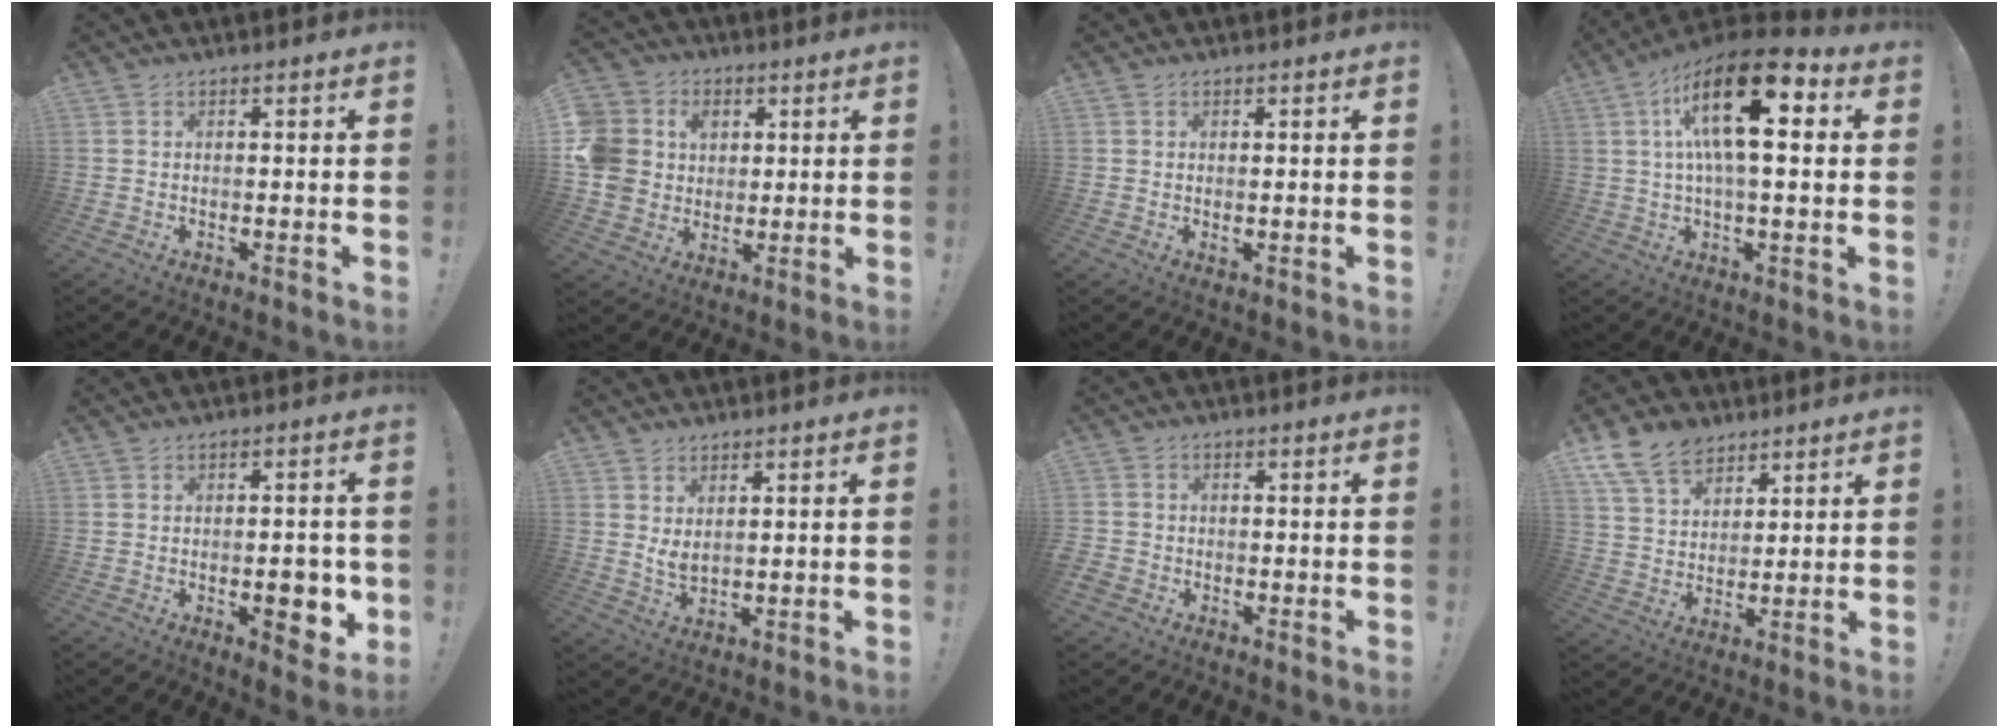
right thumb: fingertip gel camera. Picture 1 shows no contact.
{"total": 11.6, "force": [1.9, 10.6, 4.3], "torque": [-0.097, -0.004, 0.042]}
{"total": 0.6, "force": [0.4, 0.3, 0.2], "torque": [0.005, -0.004, 0.007]}
{"total": 21.0, "force": [6.1, 7.7, 18.6], "torque": [-0.308, -0.018, 0.096]}
{"total": 7.8, "force": [-1.8, 4.0, 6.4], "torque": [-0.060, 0.001, -0.025]}
{"total": 3.6, "force": [1.8, 1.6, 2.7], "torque": [-0.032, -0.018, 0.030]}
{"total": 2.3, "force": [-1.5, 1.6, 0.7], "torque": [-0.012, 0.006, -0.027]}
{"total": 12.3, "force": [8.2, 7.9, 4.7], "torque": [-0.085, -0.045, 0.161]}